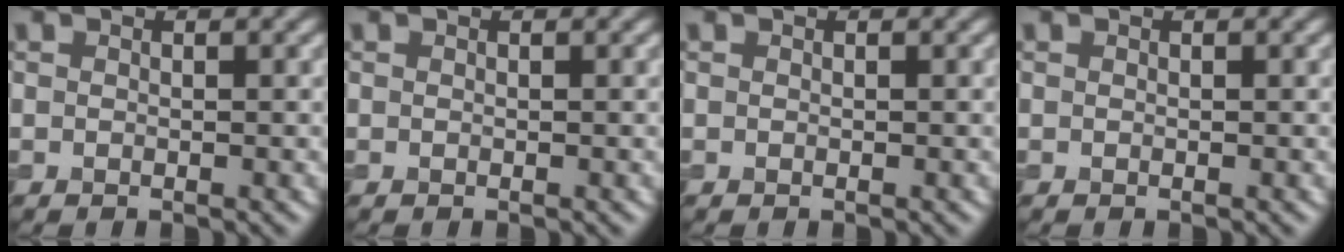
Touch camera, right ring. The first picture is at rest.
{"total": 0.0}
{"total": 0.0}
{"total": 0.0}